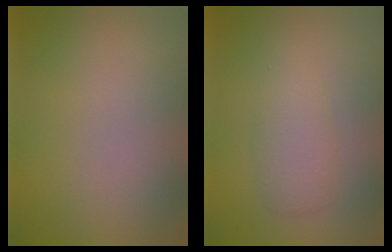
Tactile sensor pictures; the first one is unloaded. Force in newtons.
{"total": 2.3, "press": 2.3, "slide": 0.1}